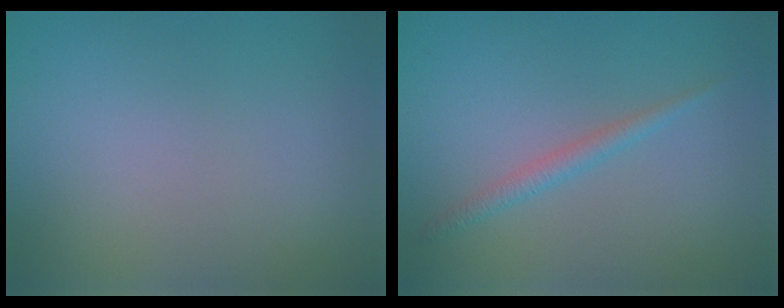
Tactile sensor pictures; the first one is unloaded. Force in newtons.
{"total": 1.5, "press": 1.4, "slide": 0.1}